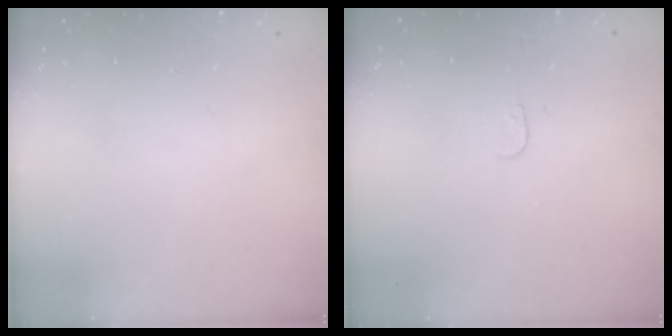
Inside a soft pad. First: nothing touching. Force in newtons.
{"total": 3.2, "press": 3.2, "slide": 0.3}